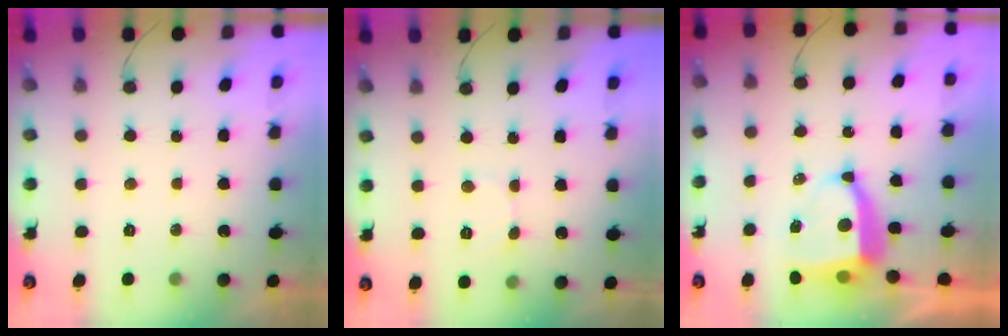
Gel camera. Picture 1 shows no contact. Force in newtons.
{"total": 2.4, "press": 2.4, "slide": 0.2}
{"total": 8.3, "press": 8.3, "slide": 1.0}